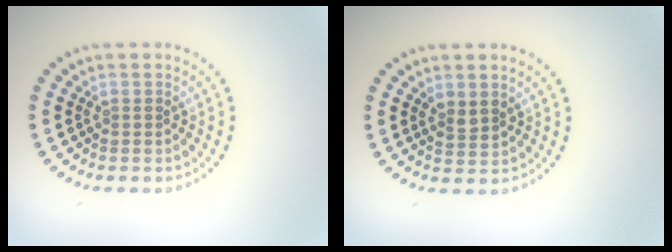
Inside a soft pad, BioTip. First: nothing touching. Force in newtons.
{"total": 1.4, "press": 1.2, "slide": 0.7}